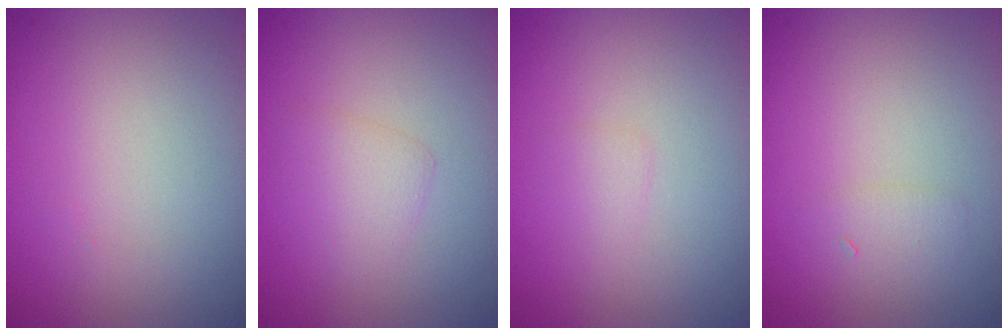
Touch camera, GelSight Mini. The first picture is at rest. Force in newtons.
{"total": 1.9, "press": 1.9, "slide": 0.1}
{"total": 0.8, "press": 0.8, "slide": 0.0}
{"total": 1.0, "press": 1.0, "slide": 0.1}